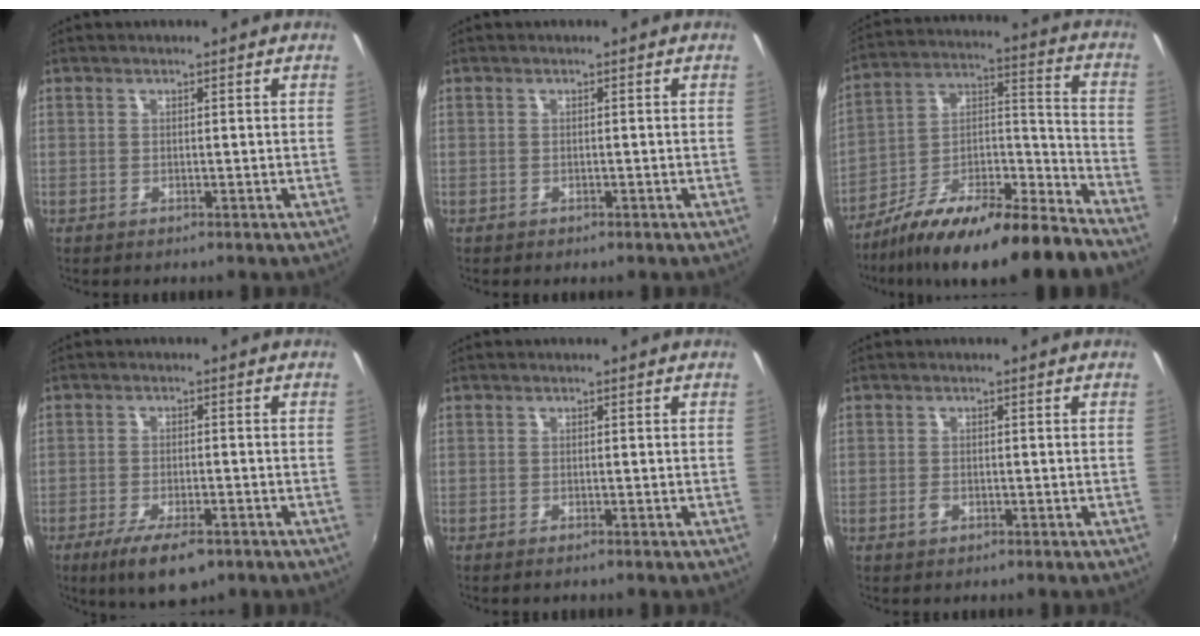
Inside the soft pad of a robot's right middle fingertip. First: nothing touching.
{"total": 0.9, "force": [-0.6, 0.6, 0.2], "torque": [-0.007, -0.004, -0.009]}
{"total": 20.0, "force": [-15.4, 2.5, 12.5], "torque": [-0.208, -0.001, -0.267]}
{"total": 8.7, "force": [-5.7, 2.6, 6.1], "torque": [-0.135, -0.028, -0.092]}
{"total": 0.6, "force": [-0.5, -0.3, 0.2], "torque": [-0.005, -0.003, -0.011]}
{"total": 1.1, "force": [-0.6, 0.6, 0.6], "torque": [-0.013, 0.000, -0.012]}